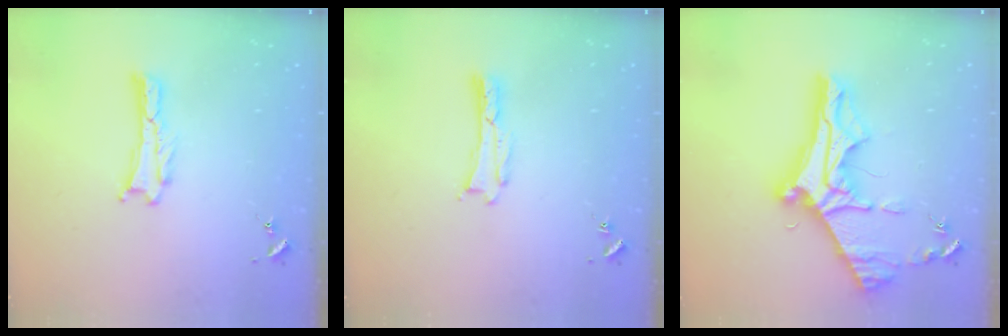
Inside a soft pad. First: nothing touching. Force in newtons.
{"total": 0.0}
{"total": 11.8, "press": 11.7, "slide": 1.4}